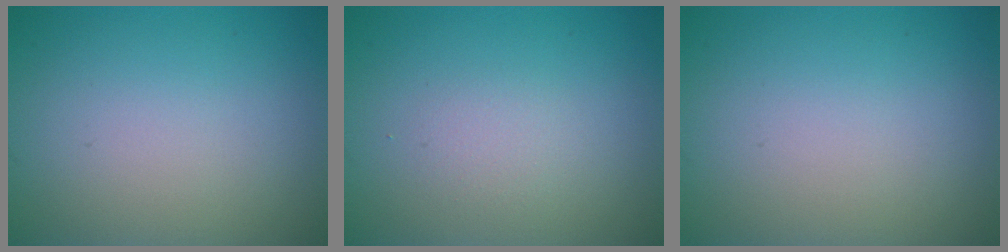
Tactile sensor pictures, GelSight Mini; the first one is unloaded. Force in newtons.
{"total": 1.3, "press": 1.3, "slide": 0.1}
{"total": 0.0}